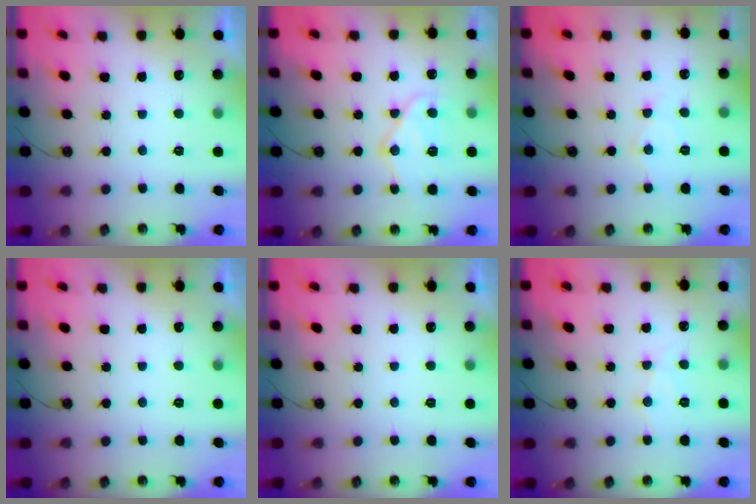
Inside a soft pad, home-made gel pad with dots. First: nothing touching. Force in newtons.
{"total": 13.6, "press": 13.5, "slide": 1.5}
{"total": 7.2, "press": 7.2, "slide": 0.3}
{"total": 0.0}
{"total": 0.0}
{"total": 7.6, "press": 7.5, "slide": 0.8}